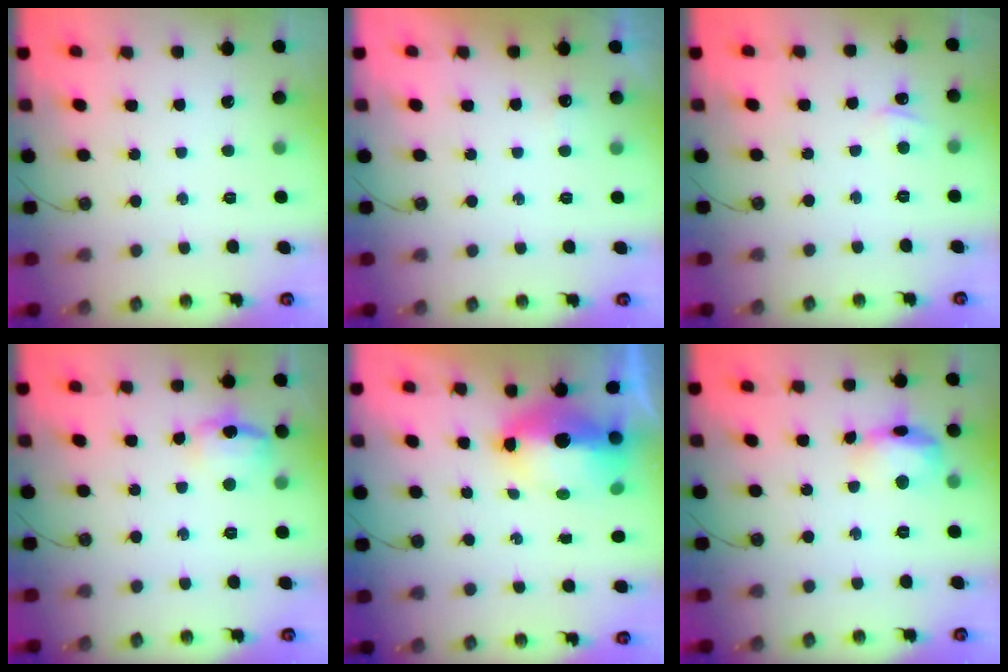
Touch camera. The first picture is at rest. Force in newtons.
{"total": 2.8, "press": 2.7, "slide": 0.4}
{"total": 2.4, "press": 2.4, "slide": 0.4}
{"total": 10.8, "press": 10.7, "slide": 0.9}
{"total": 11.5, "press": 11.4, "slide": 1.2}
{"total": 11.8, "press": 10.8, "slide": 4.8}